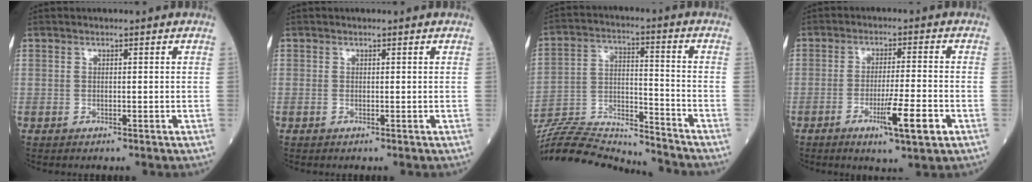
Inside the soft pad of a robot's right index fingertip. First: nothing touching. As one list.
[{"total": 0.0}, {"total": 18.8, "force": [-18.3, 0.6, 4.2], "torque": [-0.091, 0.012, -0.303]}, {"total": 7.4, "force": [-3.2, 0.1, 6.7], "torque": [-0.112, -0.011, -0.048]}]